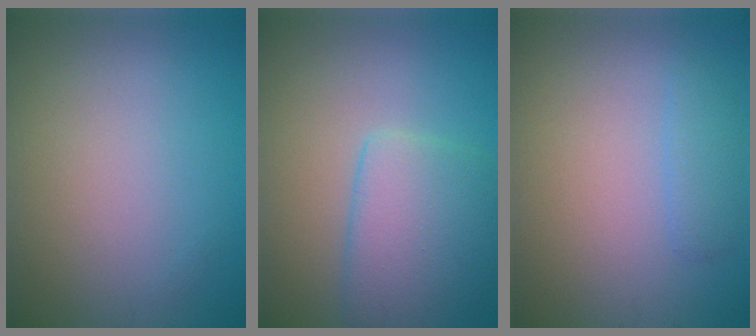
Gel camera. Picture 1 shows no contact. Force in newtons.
{"total": 5.2, "press": 5.2, "slide": 0.3}
{"total": 1.5, "press": 1.5, "slide": 0.1}